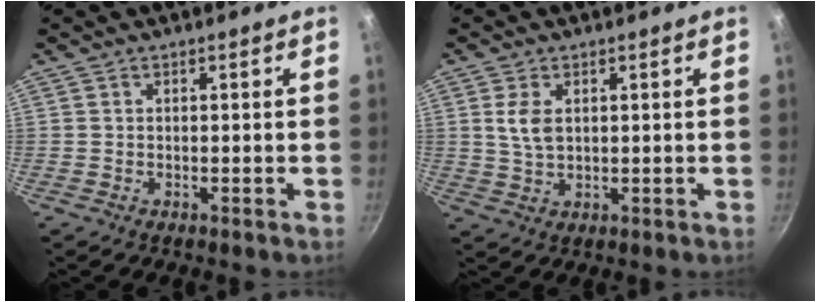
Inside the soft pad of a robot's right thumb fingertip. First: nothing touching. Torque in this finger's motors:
{"motor_torque": [-0.38, 0.25, 0.69, -0.07, 0.03]}